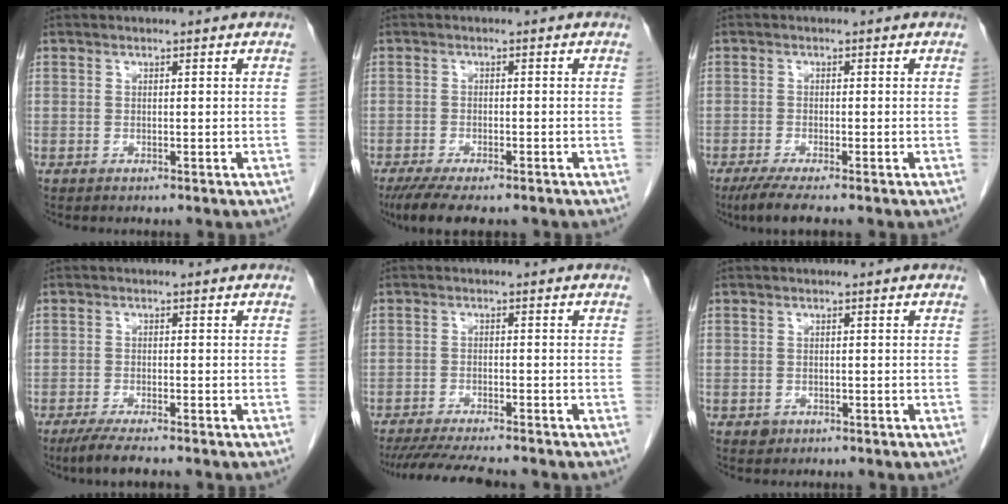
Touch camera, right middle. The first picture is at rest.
{"total": 8.4, "force": [-6.5, 2.2, 4.7], "torque": [-0.072, -0.014, -0.101]}
{"total": 4.3, "force": [-3.2, 0.0, 2.9], "torque": [-0.055, -0.013, -0.058]}
{"total": 4.3, "force": [-3.4, 0.1, 2.6], "torque": [-0.052, -0.013, -0.061]}
{"total": 10.5, "force": [-9.3, 1.0, 4.8], "torque": [-0.069, -0.020, -0.138]}
{"total": 1.0, "force": [-0.5, 0.8, 0.1], "torque": [-0.001, 0.002, -0.005]}